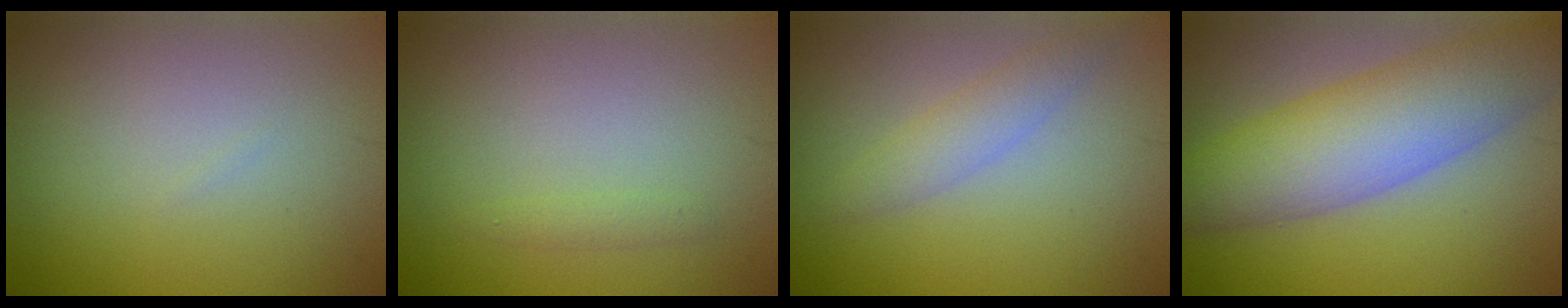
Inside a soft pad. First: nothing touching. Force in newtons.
{"total": 0.8, "press": 0.8, "slide": 0.1}
{"total": 2.1, "press": 2.1, "slide": 0.1}
{"total": 7.9, "press": 7.9, "slide": 0.5}